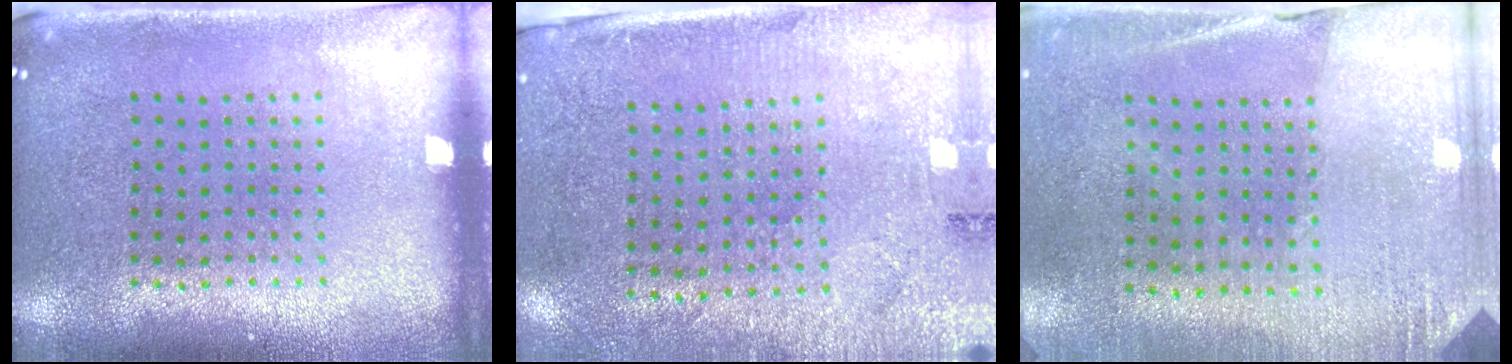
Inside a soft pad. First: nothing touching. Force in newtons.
{"total": 2.7, "press": 2.5, "slide": 1.1}
{"total": 2.6, "press": 2.3, "slide": 1.1}